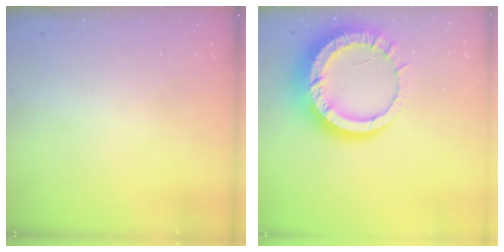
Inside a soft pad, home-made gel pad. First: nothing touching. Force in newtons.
{"total": 16.0, "press": 16.0, "slide": 1.4}